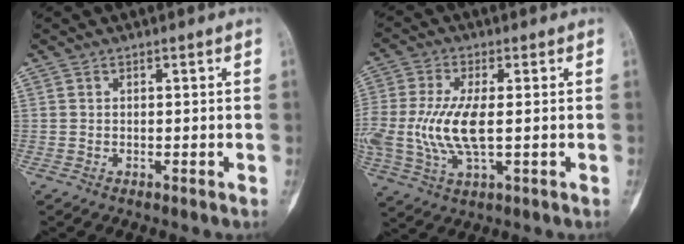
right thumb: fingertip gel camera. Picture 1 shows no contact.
{"total": 12.1, "force": [-0.5, 4.9, 11.0], "torque": [-0.261, -0.006, -0.006]}